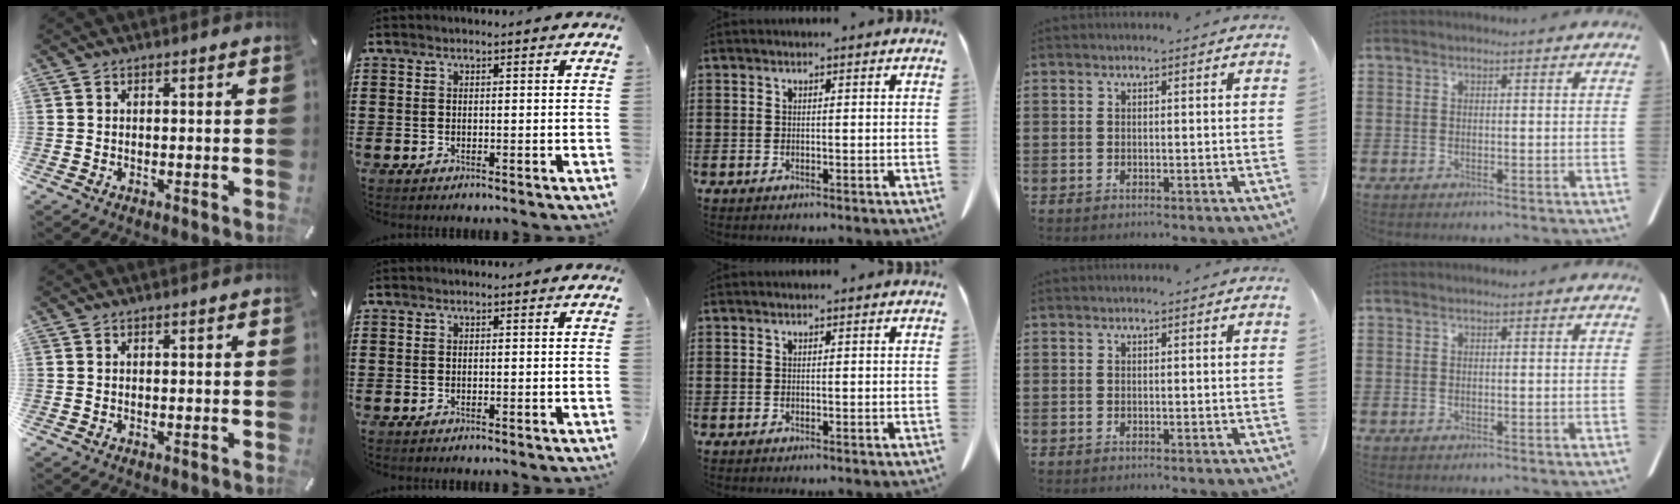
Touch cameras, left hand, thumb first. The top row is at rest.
{}